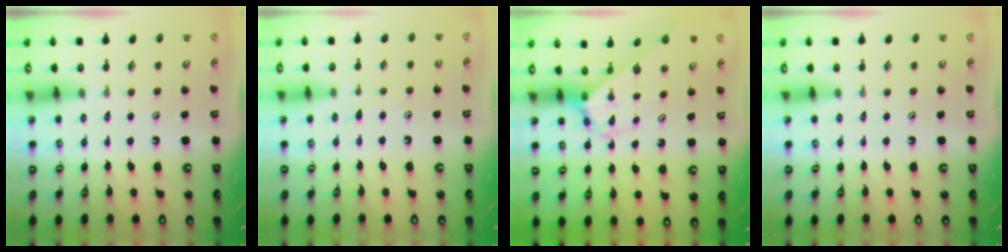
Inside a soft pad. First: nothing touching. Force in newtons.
{"total": 3.6, "press": 3.6, "slide": 0.5}
{"total": 2.9, "press": 2.9, "slide": 0.1}
{"total": 0.0}